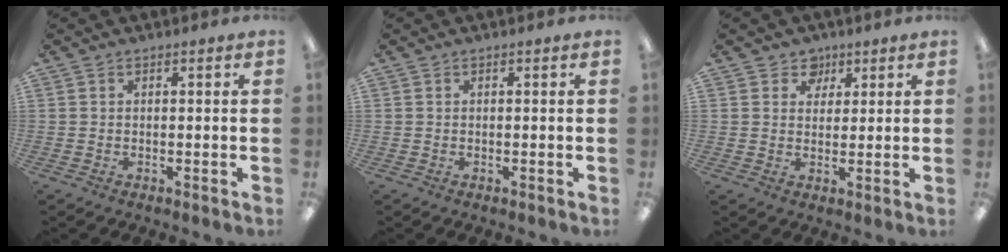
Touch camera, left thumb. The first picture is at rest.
{"total": 0.0}
{"total": 4.3, "force": [2.6, 3.4, 0.5], "torque": [0.000, -0.010, 0.043]}